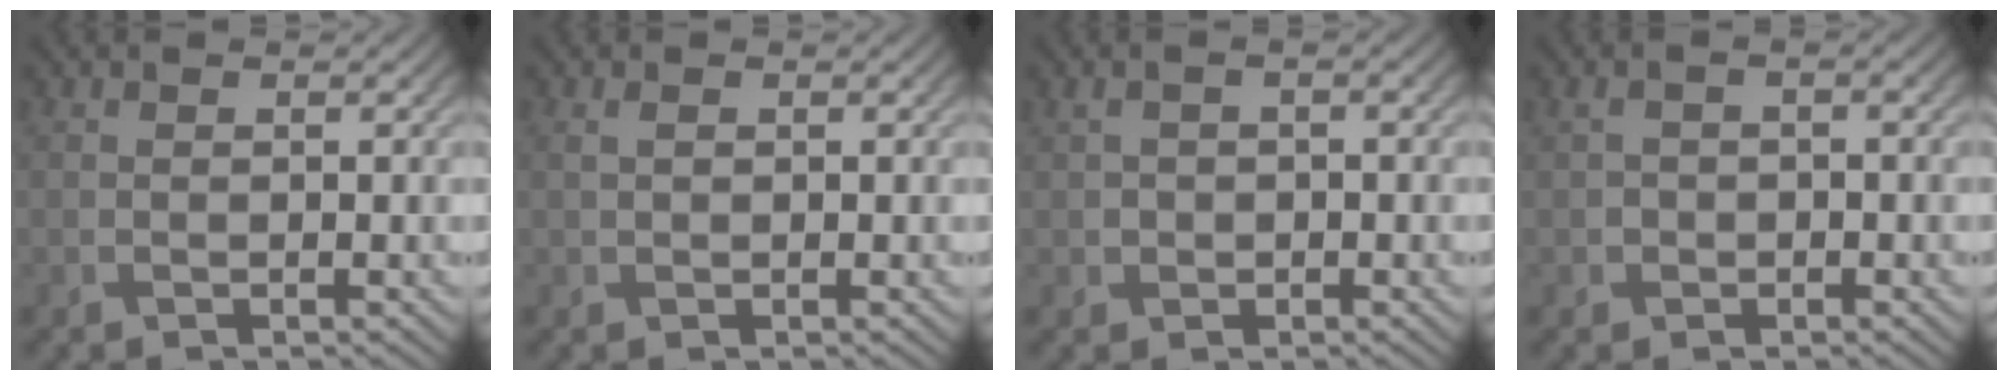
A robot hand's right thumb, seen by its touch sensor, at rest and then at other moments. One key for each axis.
{"total": 1.0, "fx": 0.2, "fy": 0.5, "fz": 0.8, "tx": -0.022, "ty": 0.002, "tz": 0.006}
{"total": 2.2, "fx": -0.1, "fy": 1.5, "fz": 1.6, "tx": -0.039, "ty": 0.004, "tz": 0.000}
{"total": 1.9, "fx": -0.5, "fy": 1.3, "fz": 1.3, "tx": -0.030, "ty": -0.001, "tz": -0.008}